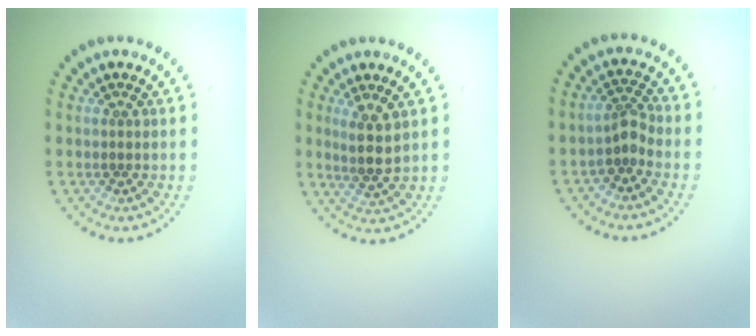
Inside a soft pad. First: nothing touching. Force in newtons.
{"total": 2.6, "press": 2.2, "slide": 1.3}
{"total": 2.0, "press": 1.4, "slide": 1.4}